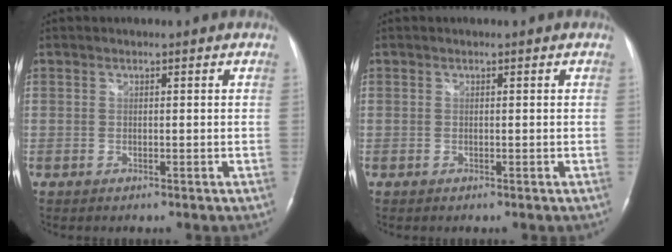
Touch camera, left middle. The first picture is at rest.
{"total": 0.0}